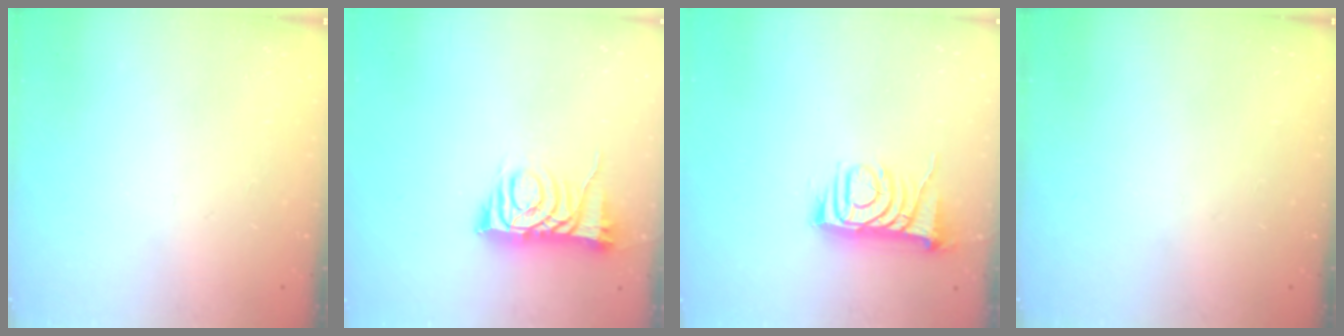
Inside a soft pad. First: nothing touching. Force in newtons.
{"total": 9.4, "press": 9.4, "slide": 0.5}
{"total": 8.1, "press": 8.1, "slide": 0.6}
{"total": 0.0}